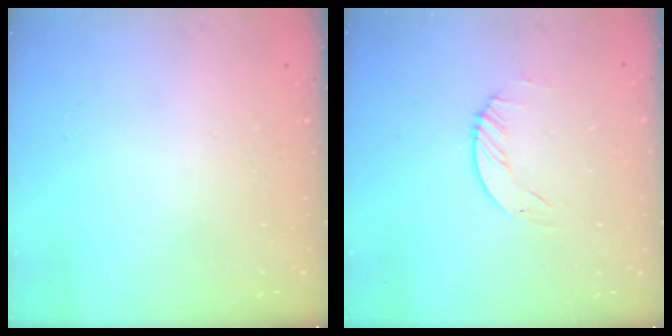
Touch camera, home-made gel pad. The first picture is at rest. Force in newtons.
{"total": 1.2, "press": 1.2, "slide": 0.2}